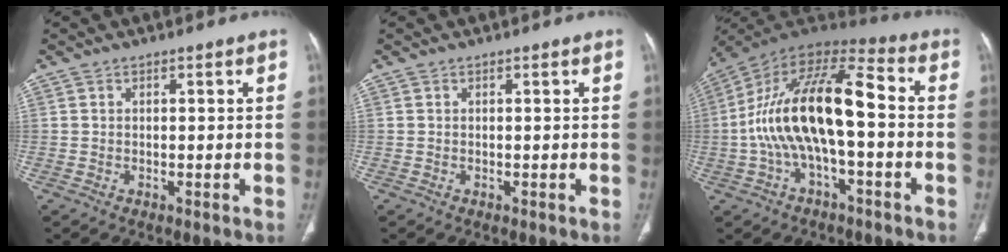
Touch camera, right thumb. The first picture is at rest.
{"total": 0.0}
{"total": 19.2, "force": [-2.0, 7.9, 17.4], "torque": [-0.326, 0.056, -0.040]}